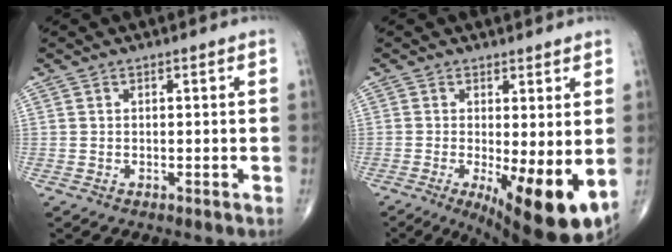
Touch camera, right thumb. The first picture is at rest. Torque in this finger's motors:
{"motor_torque": [1.92, 2.03, 0.54, -0.61, 0.37]}